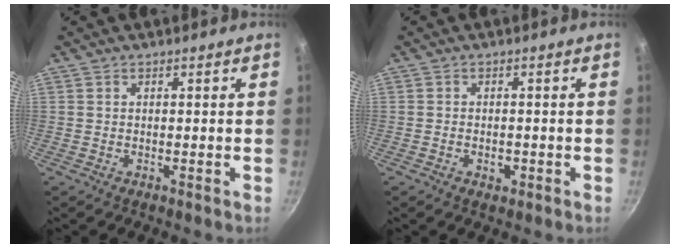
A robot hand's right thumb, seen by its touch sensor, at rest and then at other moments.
{"total": 1.9, "force": [-0.8, 1.2, 1.2], "torque": [-0.014, 0.005, -0.012]}